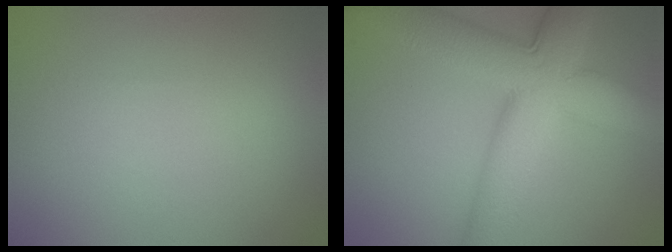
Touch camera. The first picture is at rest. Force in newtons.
{"total": 10.8, "press": 10.8, "slide": 0.3}